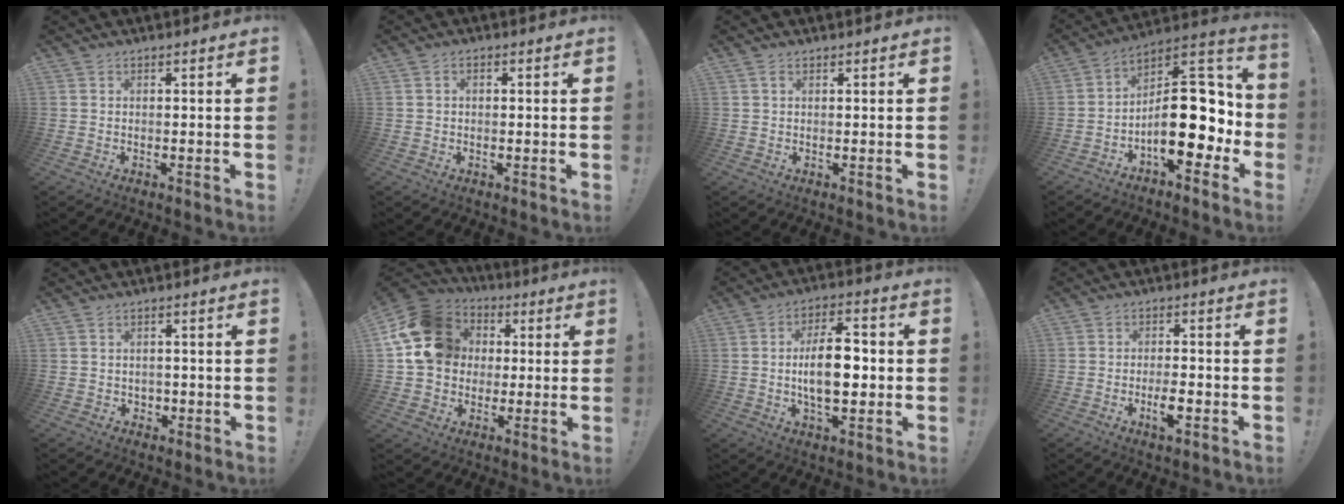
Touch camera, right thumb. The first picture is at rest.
{"total": 1.3, "force": [-0.2, 0.9, 1.0], "torque": [-0.016, 0.005, -0.004]}
{"total": 1.2, "force": [0.7, 0.6, 0.8], "torque": [-0.016, 0.002, 0.012]}
{"total": 21.5, "force": [-3.1, 10.6, 18.4], "torque": [-0.262, 0.013, -0.037]}
{"total": 1.9, "force": [0.3, 1.8, 0.3], "torque": [0.002, -0.004, 0.004]}
{"total": 19.0, "force": [4.1, 15.9, 9.5], "torque": [-0.171, -0.004, 0.090]}
{"total": 12.9, "force": [-0.5, 6.5, 11.1], "torque": [-0.187, 0.001, -0.016]}
{"total": 4.5, "force": [-2.2, 2.6, 2.9], "torque": [-0.042, 0.011, -0.039]}